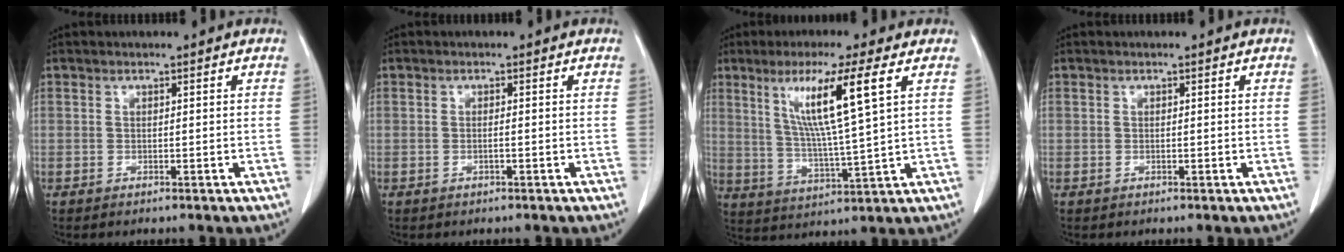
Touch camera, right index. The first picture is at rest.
{"total": 0.6, "force": [-0.2, 0.0, 0.6], "torque": [-0.012, 0.001, -0.002]}
{"total": 11.8, "force": [4.7, -0.9, 10.8], "torque": [-0.195, -0.004, 0.088]}
{"total": 0.0}